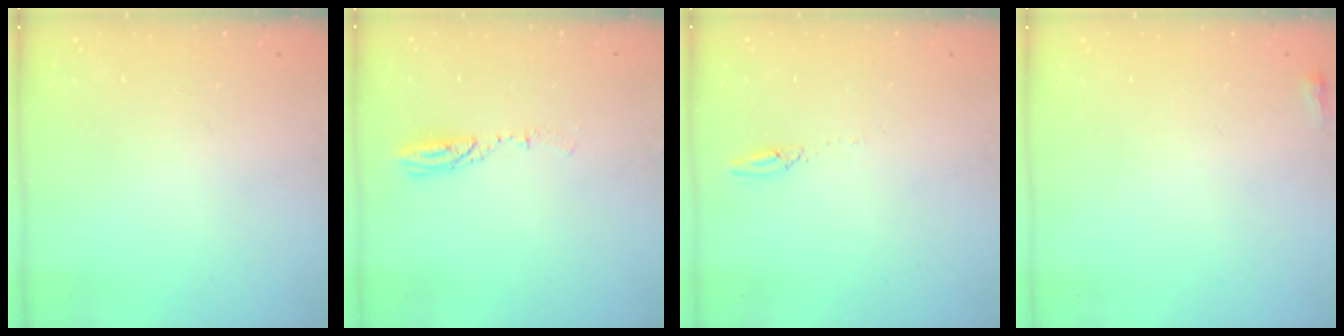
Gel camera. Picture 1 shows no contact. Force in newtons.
{"total": 4.8, "press": 4.7, "slide": 1.0}
{"total": 2.7, "press": 2.7, "slide": 0.2}
{"total": 2.2, "press": 2.2, "slide": 0.6}